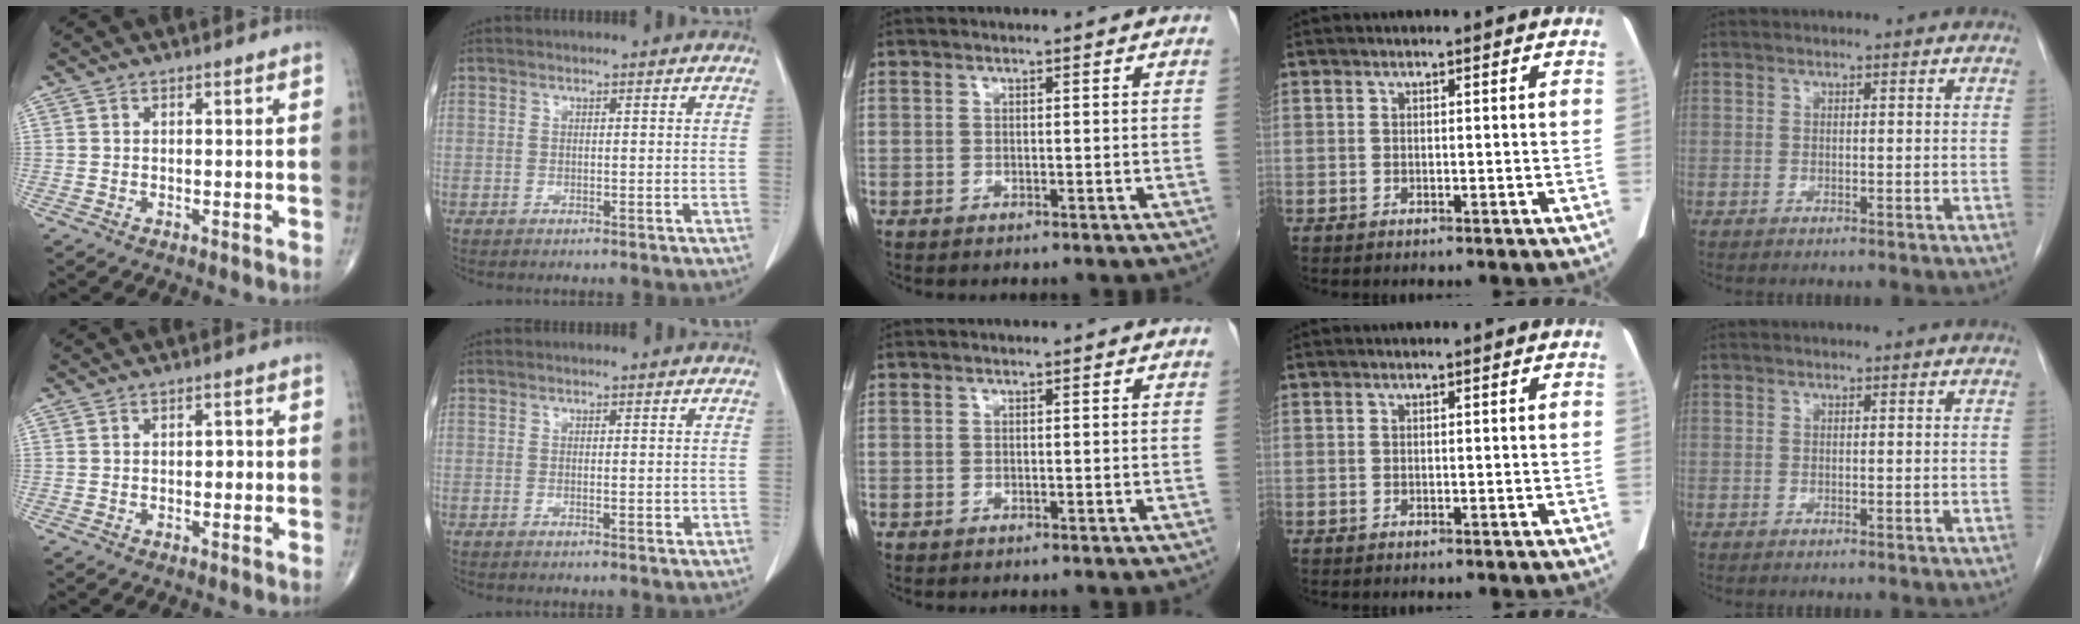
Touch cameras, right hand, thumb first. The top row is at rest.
{"thumb": {"total": 1.7, "force": [-0.1, 1.1, 1.3], "torque": [-0.010, 0.004, -0.006]}, "index": {"total": 1.1, "force": [-0.1, 0.3, 1.0], "torque": [-0.014, -0.003, 0.000]}}